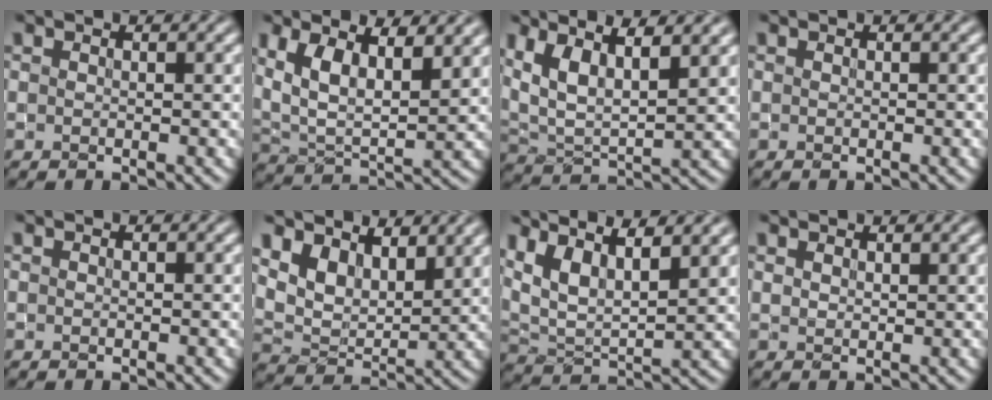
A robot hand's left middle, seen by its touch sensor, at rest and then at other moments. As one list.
[{"total": 7.5, "force": [3.6, 3.3, 5.7], "torque": [-0.106, 0.000, 0.060]}, {"total": 7.6, "force": [4.2, 2.9, 5.6], "torque": [-0.119, 0.017, 0.067]}, {"total": 0.0}, {"total": 0.0}, {"total": 5.8, "force": [4.1, 2.9, 2.8], "torque": [-0.069, -0.011, 0.076]}, {"total": 8.1, "force": [5.0, 2.8, 5.7], "torque": [-0.120, 0.021, 0.079]}, {"total": 1.2, "force": [1.1, 0.3, 0.3], "torque": [-0.008, -0.001, 0.020]}]